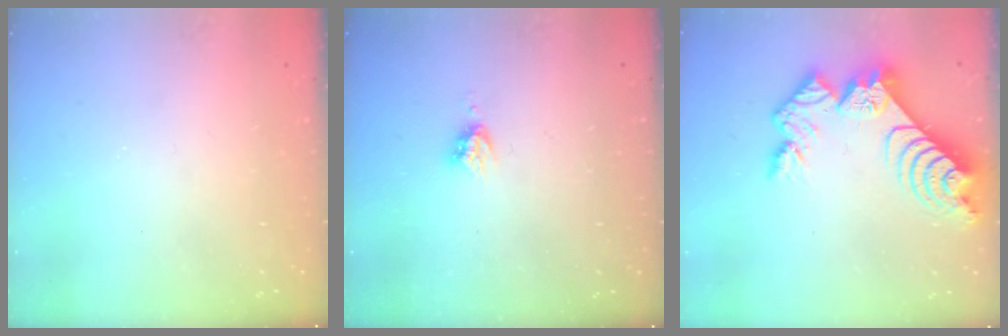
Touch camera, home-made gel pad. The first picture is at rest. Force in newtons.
{"total": 3.7, "press": 3.7, "slide": 0.2}
{"total": 13.3, "press": 13.2, "slide": 1.2}